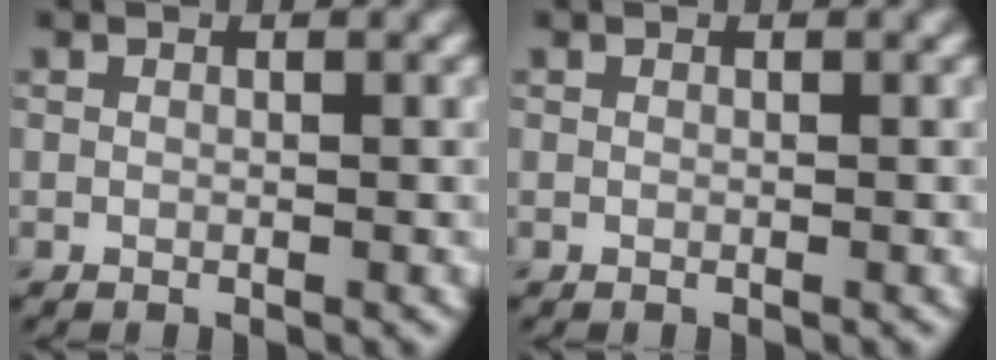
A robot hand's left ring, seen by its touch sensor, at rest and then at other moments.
{"total": 0.0}